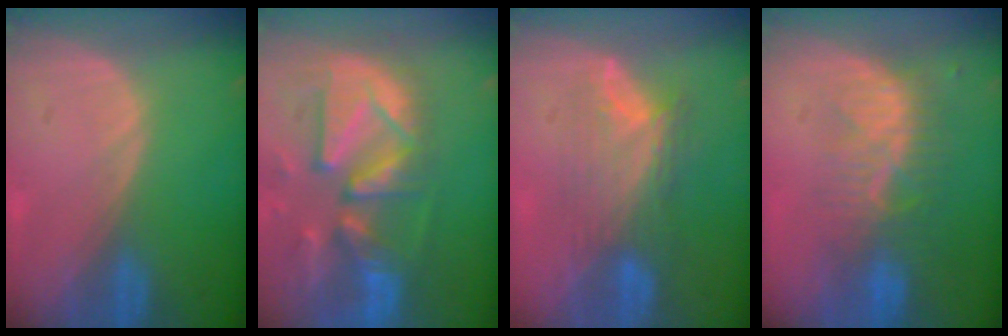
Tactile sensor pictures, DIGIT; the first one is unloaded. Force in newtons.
{"total": 13.3, "press": 11.4, "slide": 6.9}
{"total": 7.1, "press": 6.9, "slide": 1.6}
{"total": 8.2, "press": 7.3, "slide": 3.7}